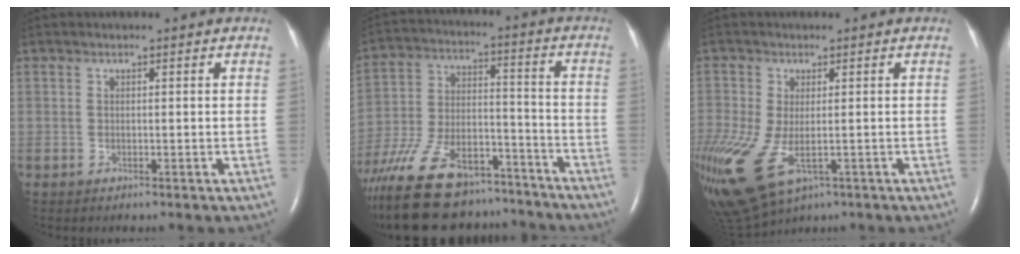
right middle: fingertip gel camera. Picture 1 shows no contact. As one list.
[{"total": 22.4, "force": [-18.9, 7.8, 9.2], "torque": [-0.210, -0.004, -0.306]}, {"total": 16.9, "force": [-7.3, 9.9, 11.5], "torque": [-0.343, -0.044, -0.119]}]